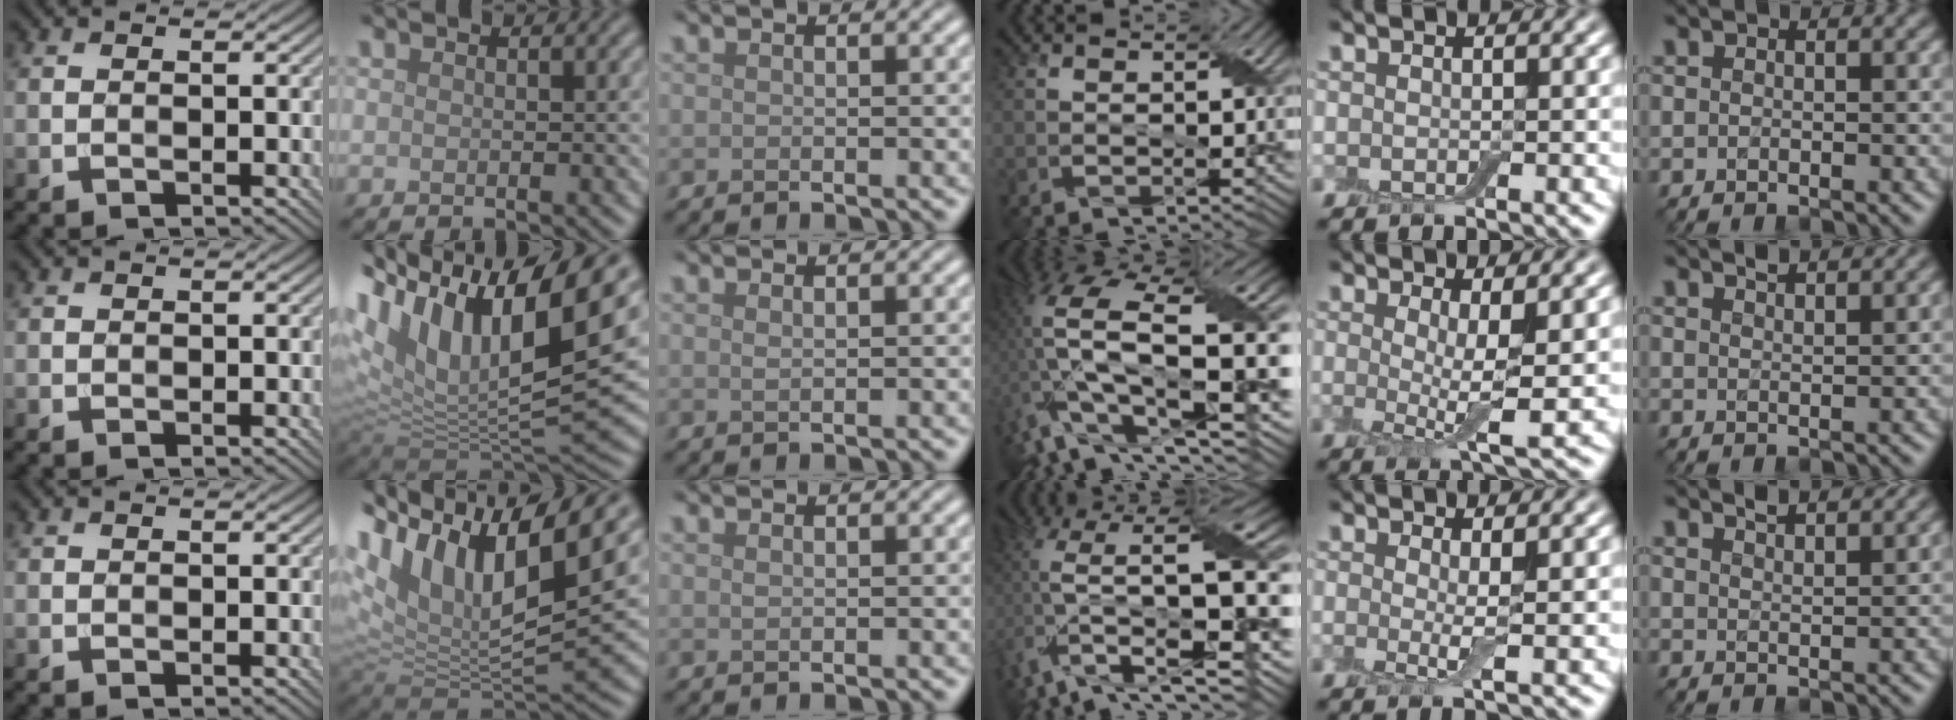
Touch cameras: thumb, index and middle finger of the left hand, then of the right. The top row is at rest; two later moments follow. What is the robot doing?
{"motion": "peel", "object": "bubble wrap"}